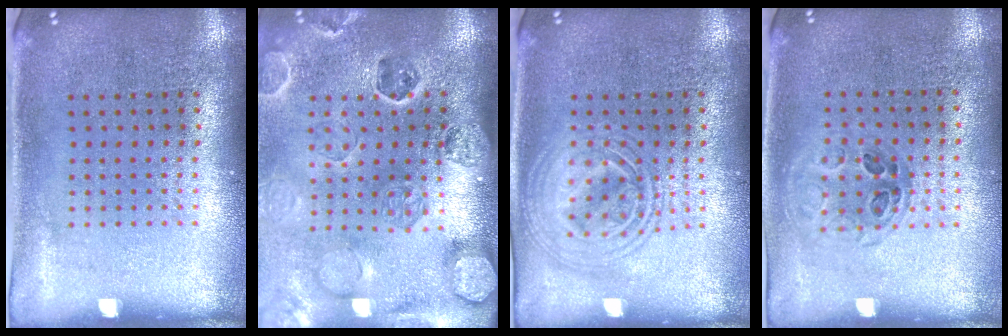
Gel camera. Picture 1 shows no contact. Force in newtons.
{"total": 2.7, "press": 2.7, "slide": 0.3}
{"total": 2.9, "press": 2.9, "slide": 0.3}
{"total": 0.9, "press": 0.8, "slide": 0.4}